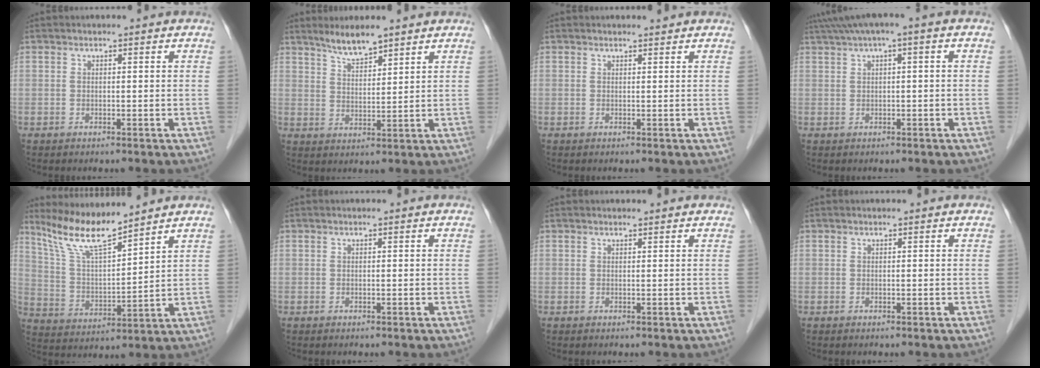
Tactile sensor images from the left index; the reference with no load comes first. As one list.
[{"total": 4.9, "force": [4.3, 0.6, 2.4], "torque": [-0.051, 0.004, 0.082]}, {"total": 0.7, "force": [0.7, 0.0, 0.0], "torque": [-0.010, -0.002, 0.010]}, {"total": 4.1, "force": [1.6, 0.5, 3.7], "torque": [-0.073, 0.031, 0.028]}, {"total": 9.3, "force": [8.4, 0.1, 4.0], "torque": [-0.094, -0.001, 0.168]}, {"total": 0.0}, {"total": 1.4, "force": [1.4, 0.2, 0.2], "torque": [-0.014, 0.009, 0.015]}, {"total": 0.0}]